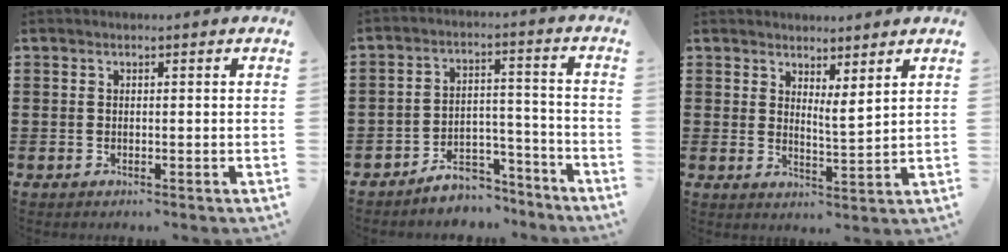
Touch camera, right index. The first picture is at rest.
{"total": 5.8, "force": [-5.2, 2.3, 1.2], "torque": [-0.018, 0.021, -0.099]}
{"total": 3.2, "force": [3.0, 0.2, 0.9], "torque": [-0.019, -0.013, 0.055]}